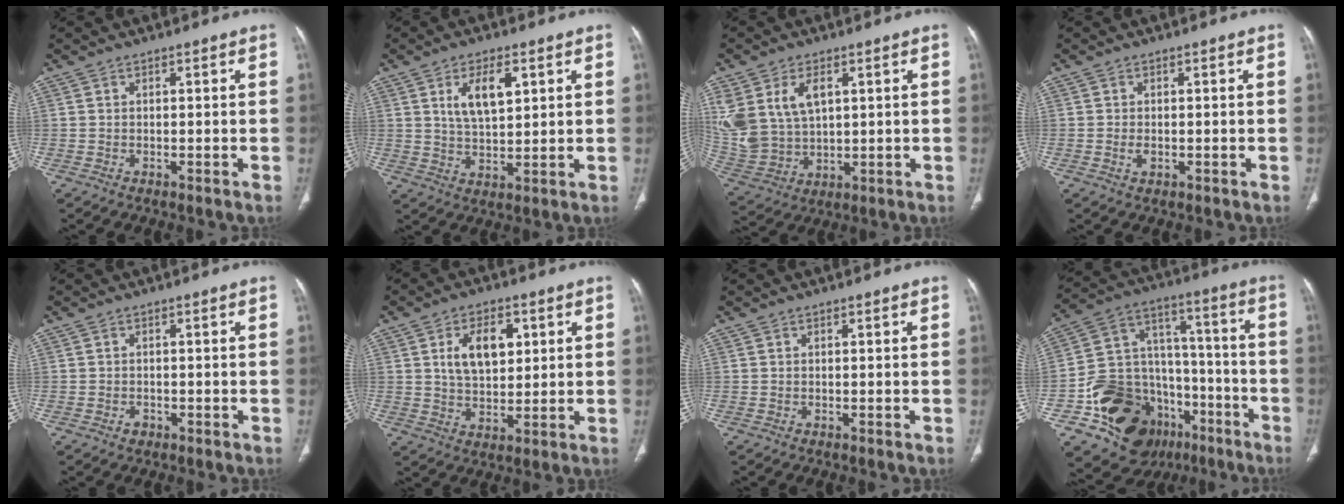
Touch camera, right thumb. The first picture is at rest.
{"total": 8.0, "force": [3.1, 3.7, 6.4], "torque": [-0.105, -0.014, 0.061]}
{"total": 16.0, "force": [5.0, 10.8, 10.7], "torque": [-0.243, -0.008, 0.119]}
{"total": 1.4, "force": [-0.3, 0.8, 1.1], "torque": [-0.021, -0.002, -0.005]}
{"total": 1.1, "force": [-0.6, 0.8, 0.3], "torque": [-0.001, 0.005, -0.008]}
{"total": 9.6, "force": [2.9, 5.7, 7.2], "torque": [-0.098, -0.009, 0.053]}
{"total": 0.0}
{"total": 24.7, "force": [-11.5, 17.5, 13.1], "torque": [-0.183, 0.101, -0.174]}